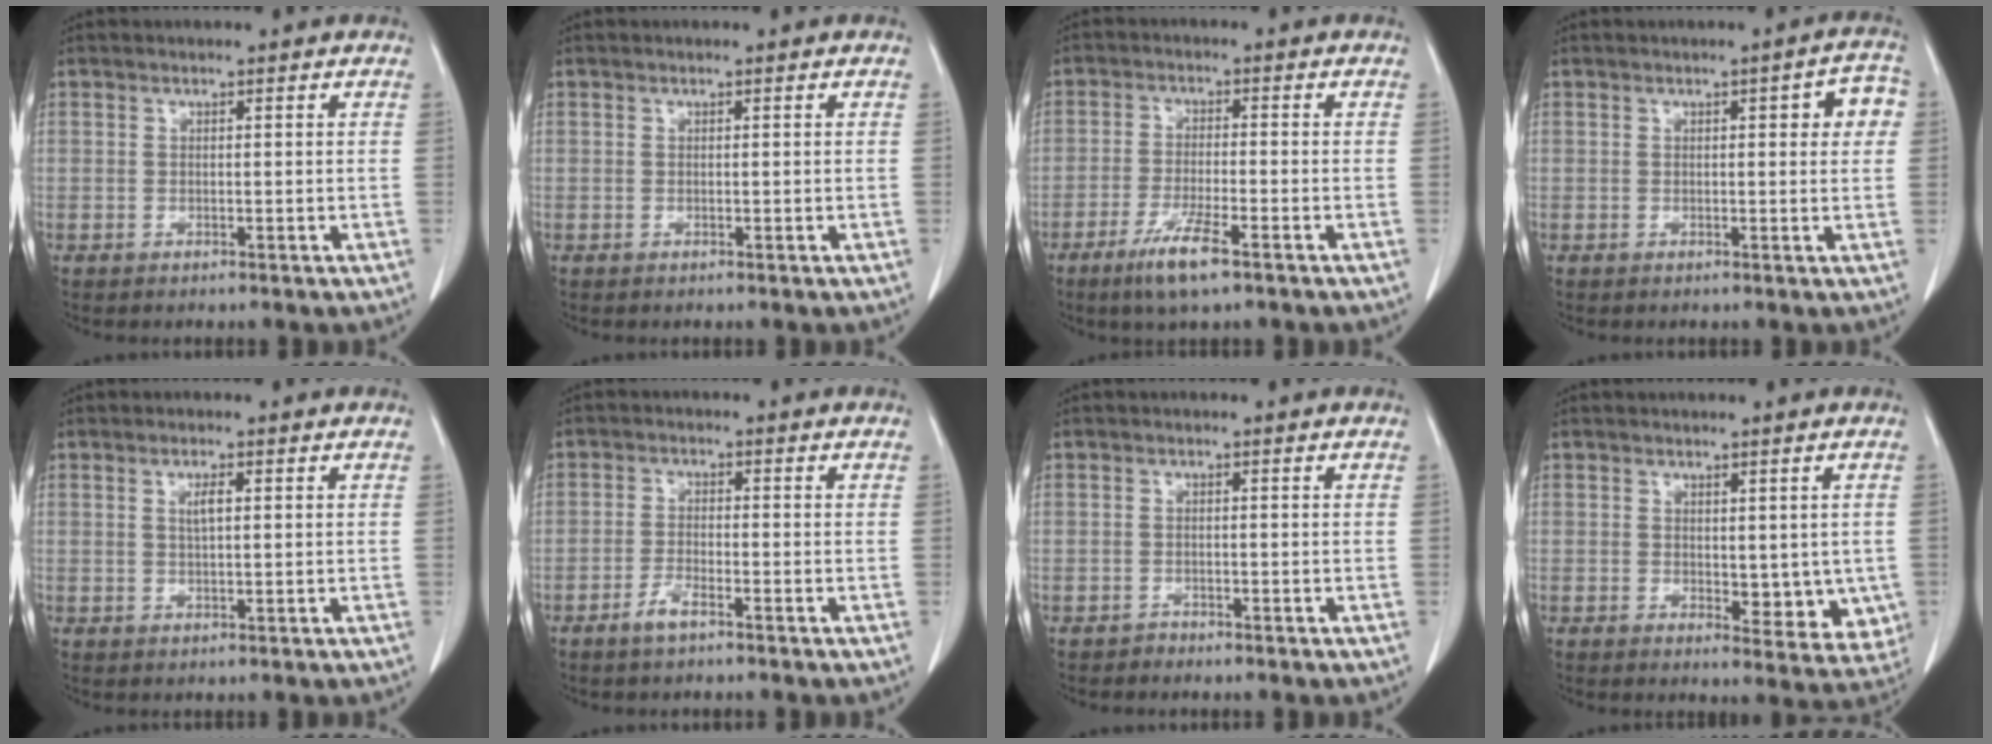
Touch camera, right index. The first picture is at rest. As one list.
[{"total": 0.0}, {"total": 6.6, "force": [-4.0, 0.5, 5.2], "torque": [-0.104, -0.013, -0.072]}, {"total": 4.6, "force": [1.0, 1.4, 4.2], "torque": [-0.043, 0.011, 0.008]}, {"total": 2.0, "force": [0.6, 0.3, 1.8], "torque": [-0.036, 0.002, 0.012]}, {"total": 2.8, "force": [-2.0, 0.6, 2.0], "torque": [-0.044, 0.001, -0.039]}, {"total": 0.8, "force": [-0.8, 0.1, -0.3], "torque": [0.005, -0.003, -0.015]}, {"total": 7.0, "force": [-0.3, 3.9, 5.9], "torque": [-0.044, -0.015, 0.003]}]